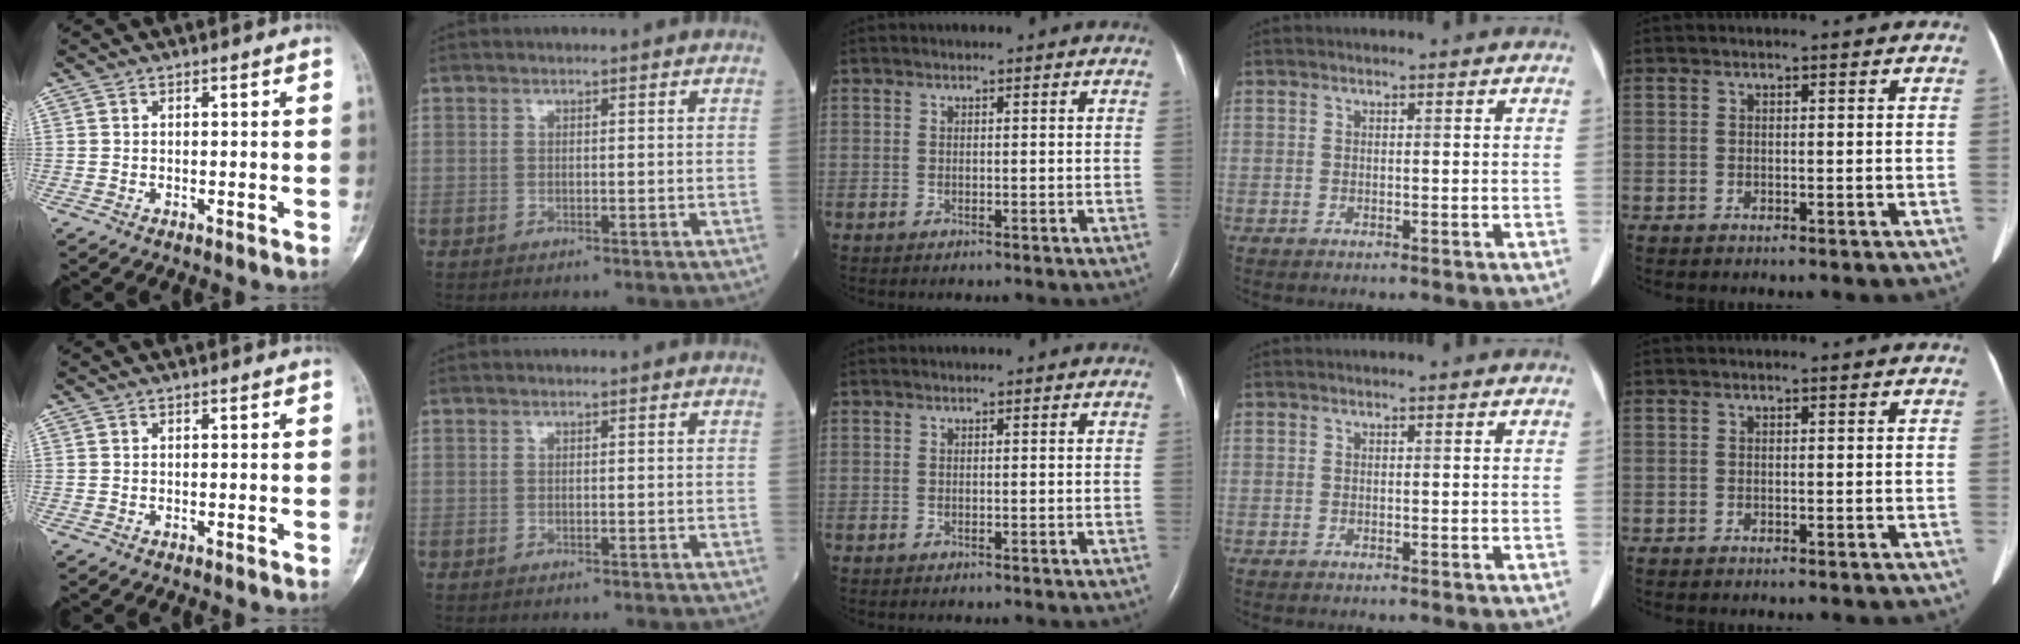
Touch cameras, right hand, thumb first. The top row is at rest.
{}